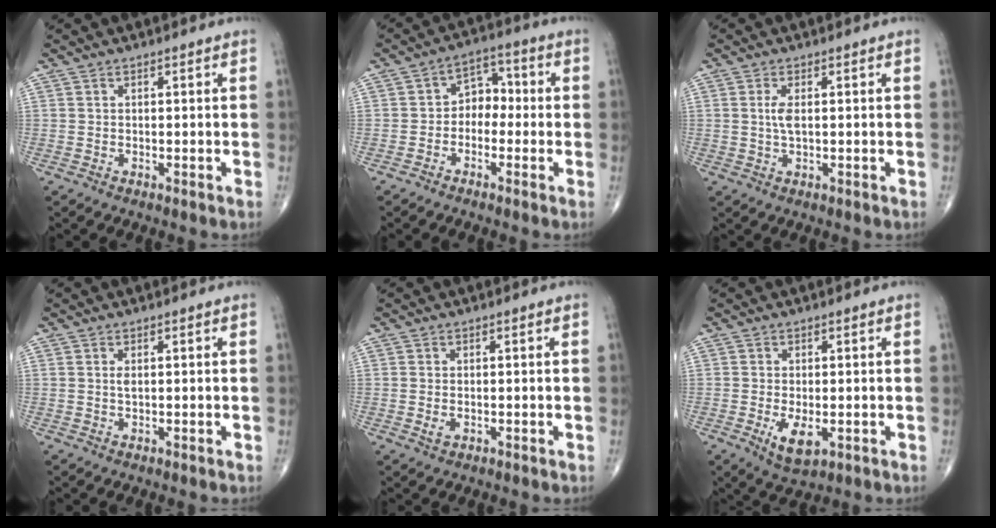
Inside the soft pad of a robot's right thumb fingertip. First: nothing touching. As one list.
[{"total": 5.8, "force": [-1.1, 4.4, 3.6], "torque": [-0.025, 0.031, -0.036]}, {"total": 2.6, "force": [0.4, 0.9, 2.4], "torque": [-0.056, -0.001, 0.009]}, {"total": 1.0, "force": [0.2, 0.4, 0.9], "torque": [-0.019, -0.001, 0.005]}, {"total": 1.5, "force": [-0.3, 0.9, 1.1], "torque": [-0.024, -0.002, -0.004]}, {"total": 5.3, "force": [-1.4, 2.5, 4.5], "torque": [-0.076, -0.011, -0.017]}]